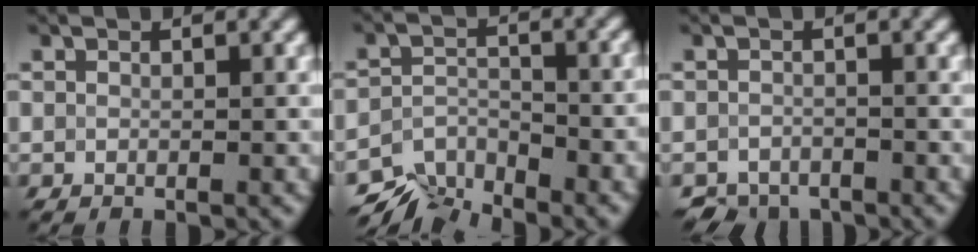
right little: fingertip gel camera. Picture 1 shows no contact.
{"total": 7.7, "force": [-7.3, 1.6, 1.5], "torque": [-0.007, -0.009, -0.108]}
{"total": 3.4, "force": [-3.1, 1.4, 0.0], "torque": [0.008, -0.008, -0.063]}